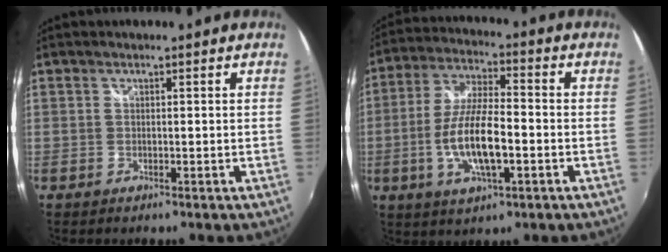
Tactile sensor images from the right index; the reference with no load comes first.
{"total": 12.7, "force": [-3.2, 3.8, 11.7], "torque": [-0.237, -0.004, -0.059]}